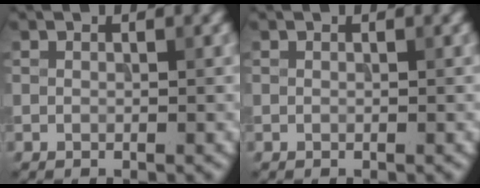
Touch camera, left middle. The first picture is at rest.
{"total": 0.0}